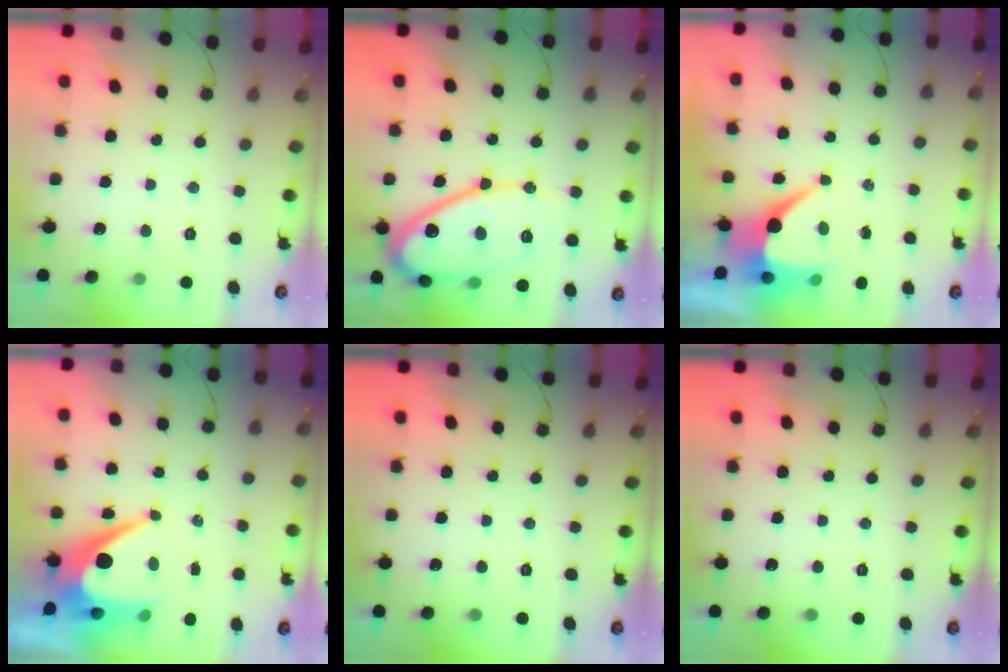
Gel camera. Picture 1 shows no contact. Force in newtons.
{"total": 15.3, "press": 15.2, "slide": 1.1}
{"total": 8.7, "press": 8.7, "slide": 0.8}
{"total": 10.6, "press": 10.6, "slide": 0.8}
{"total": 0.0}
{"total": 0.0}